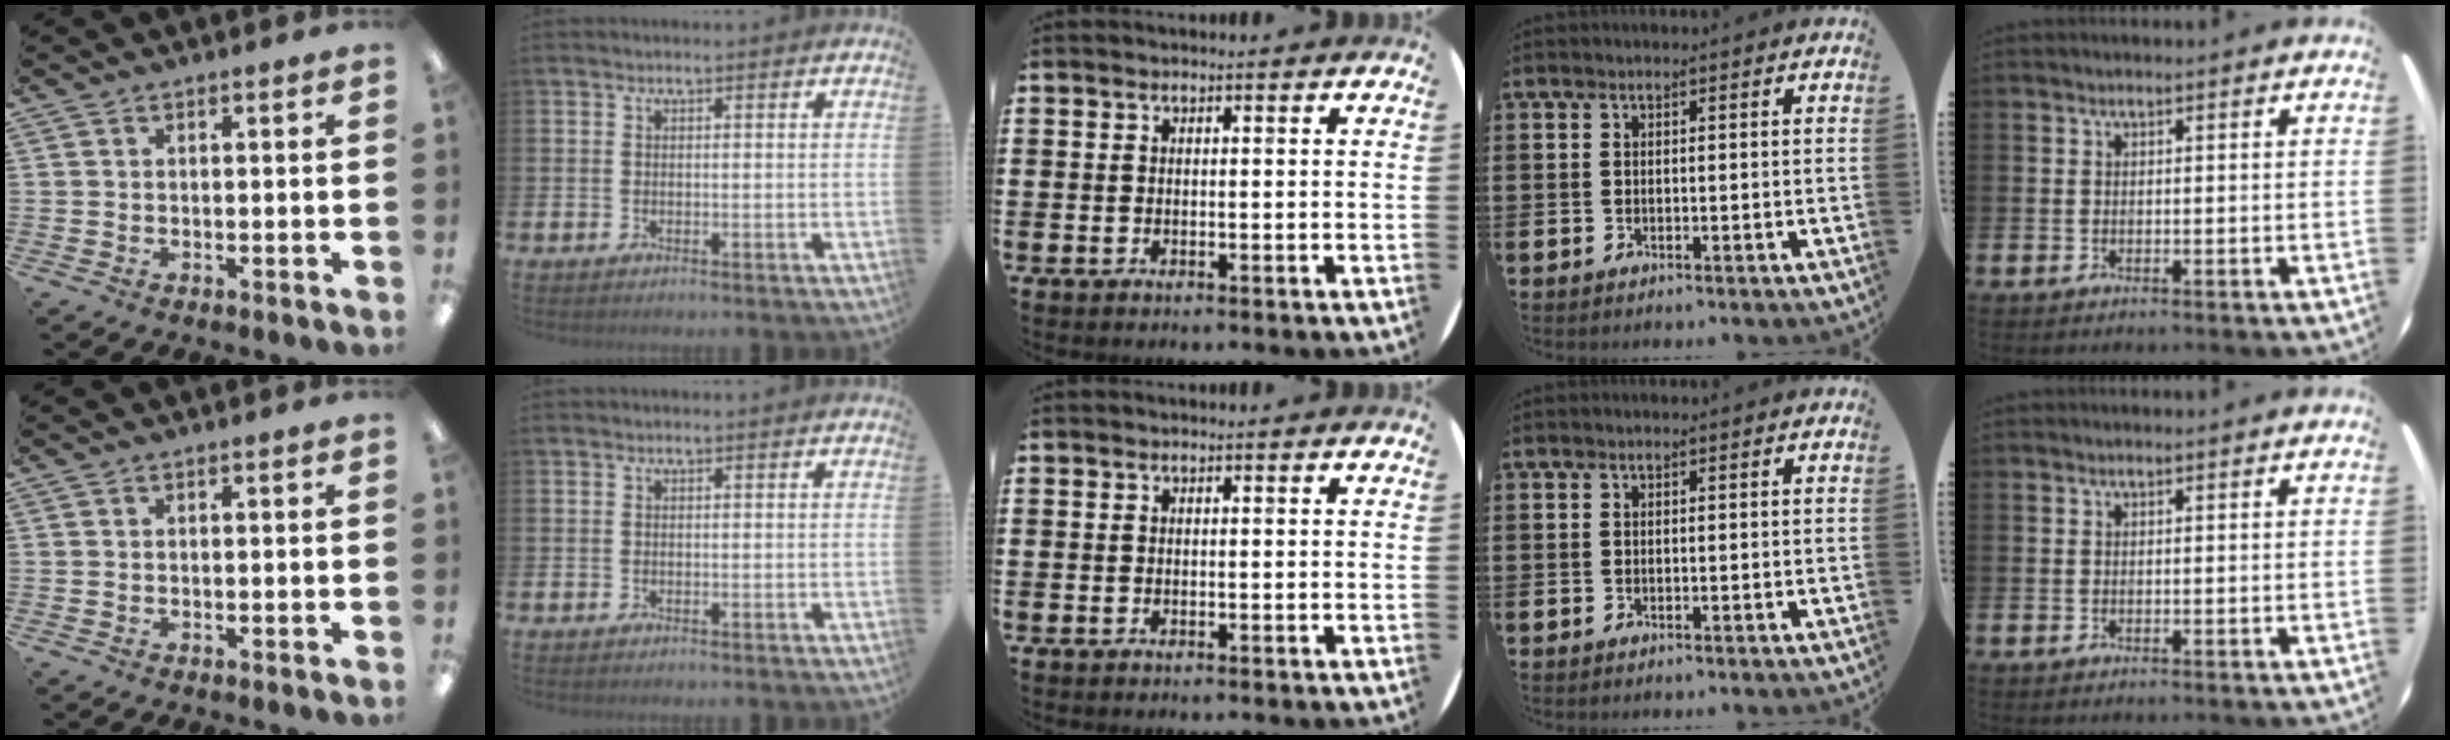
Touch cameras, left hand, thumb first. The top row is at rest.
{}